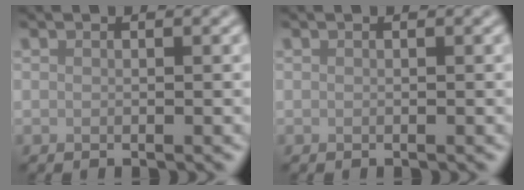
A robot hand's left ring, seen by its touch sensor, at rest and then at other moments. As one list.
[{"total": 0.0}]